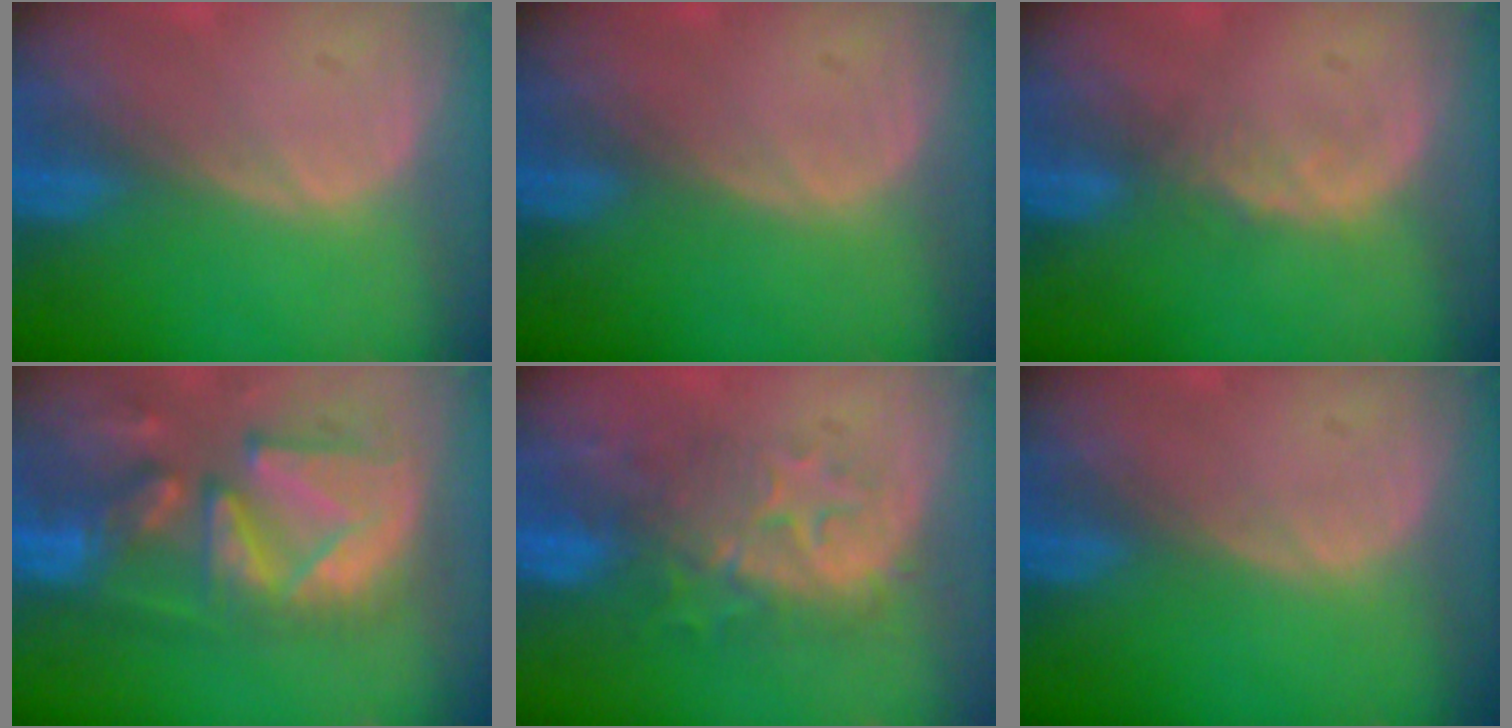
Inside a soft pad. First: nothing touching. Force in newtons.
{"total": 0.0}
{"total": 1.4, "press": 1.4, "slide": 0.2}
{"total": 13.1, "press": 11.3, "slide": 6.6}
{"total": 8.5, "press": 8.2, "slide": 1.9}
{"total": 0.0}